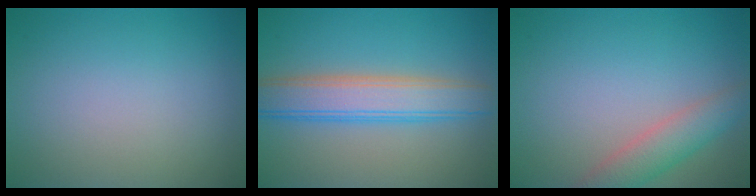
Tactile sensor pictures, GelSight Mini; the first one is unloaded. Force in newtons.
{"total": 5.7, "press": 5.7, "slide": 0.3}
{"total": 3.5, "press": 3.5, "slide": 0.2}